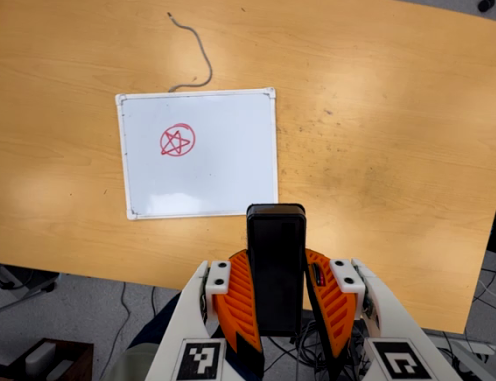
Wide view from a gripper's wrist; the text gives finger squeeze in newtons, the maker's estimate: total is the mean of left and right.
{"total": 9.1, "left": 7.6, "right": 10.5}